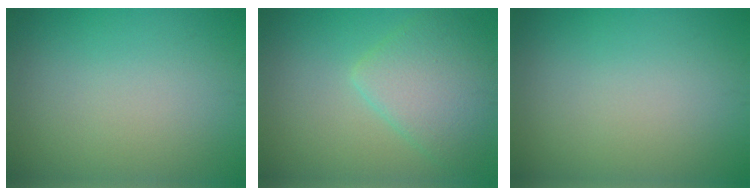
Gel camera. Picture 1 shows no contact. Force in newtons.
{"total": 4.9, "press": 4.9, "slide": 0.2}
{"total": 0.0}